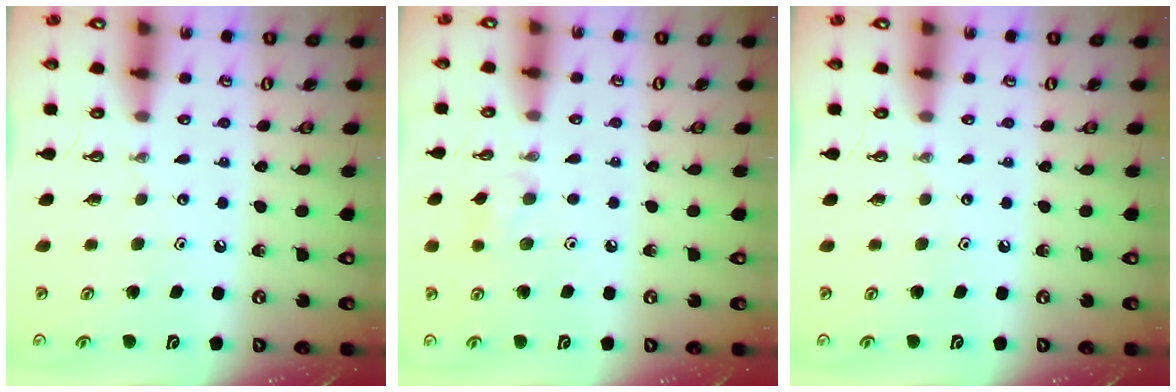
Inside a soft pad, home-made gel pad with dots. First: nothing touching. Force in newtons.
{"total": 6.1, "press": 6.1, "slide": 1.0}
{"total": 0.0}